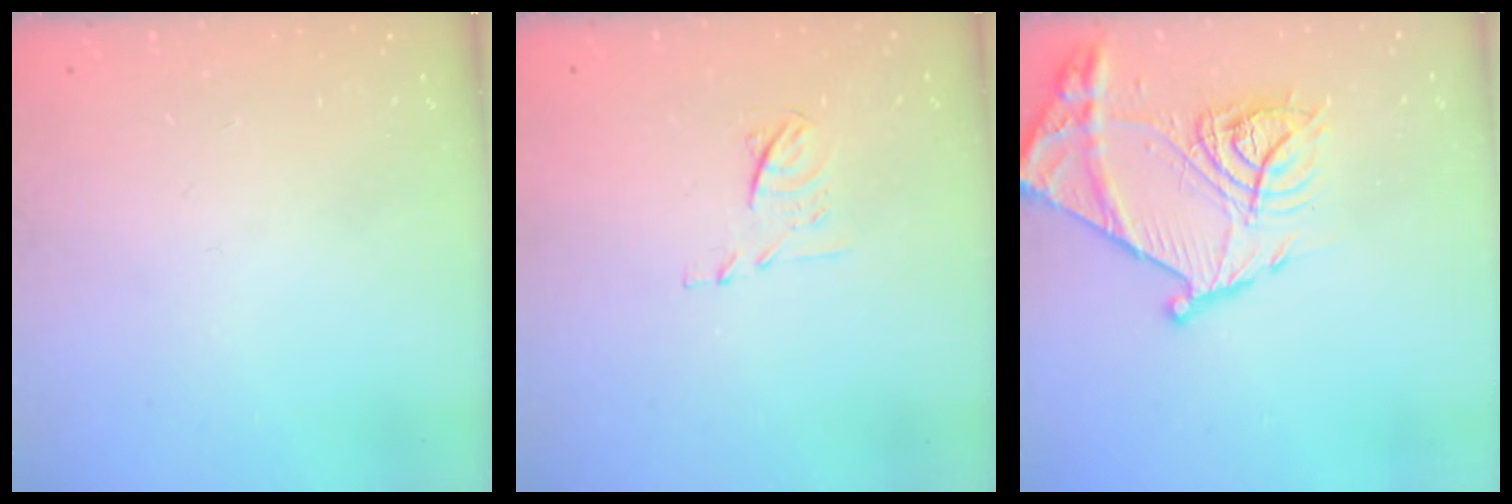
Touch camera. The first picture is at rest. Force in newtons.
{"total": 6.6, "press": 6.6, "slide": 0.9}
{"total": 20.4, "press": 20.3, "slide": 2.0}